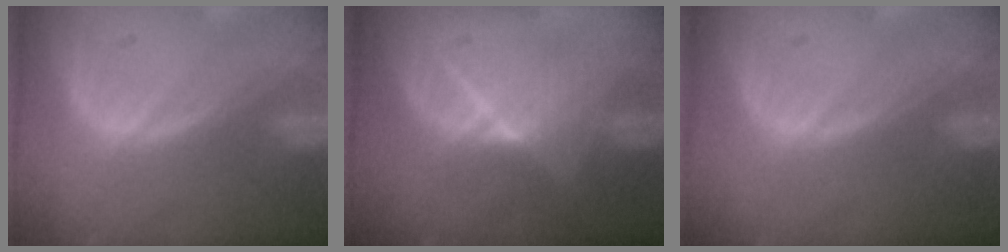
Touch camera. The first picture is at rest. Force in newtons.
{"total": 6.5, "press": 6.3, "slide": 1.5}
{"total": 0.0}